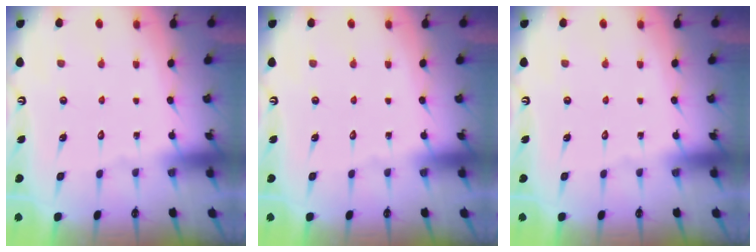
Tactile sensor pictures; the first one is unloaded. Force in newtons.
{"total": 0.0}
{"total": 0.0}